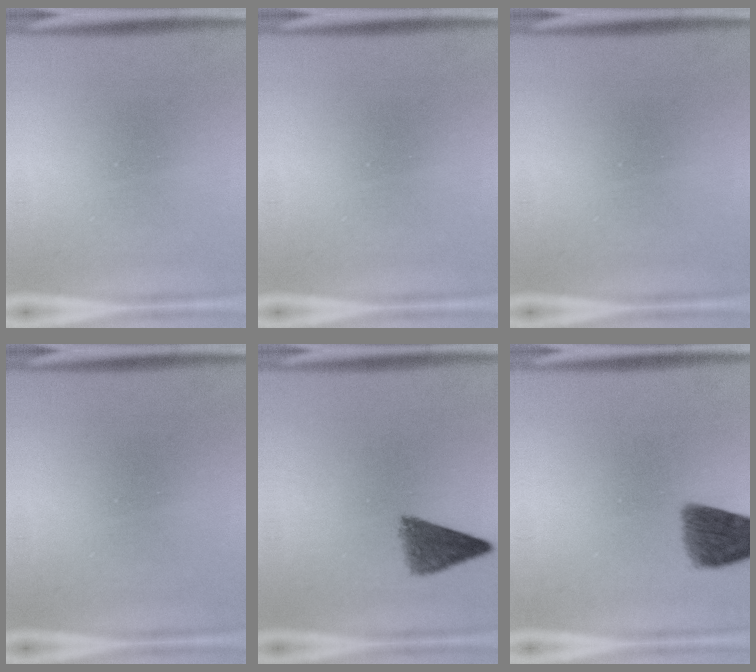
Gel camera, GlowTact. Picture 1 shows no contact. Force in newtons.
{"total": 0.0}
{"total": 0.0}
{"total": 0.0}
{"total": 5.0}
{"total": 8.1}